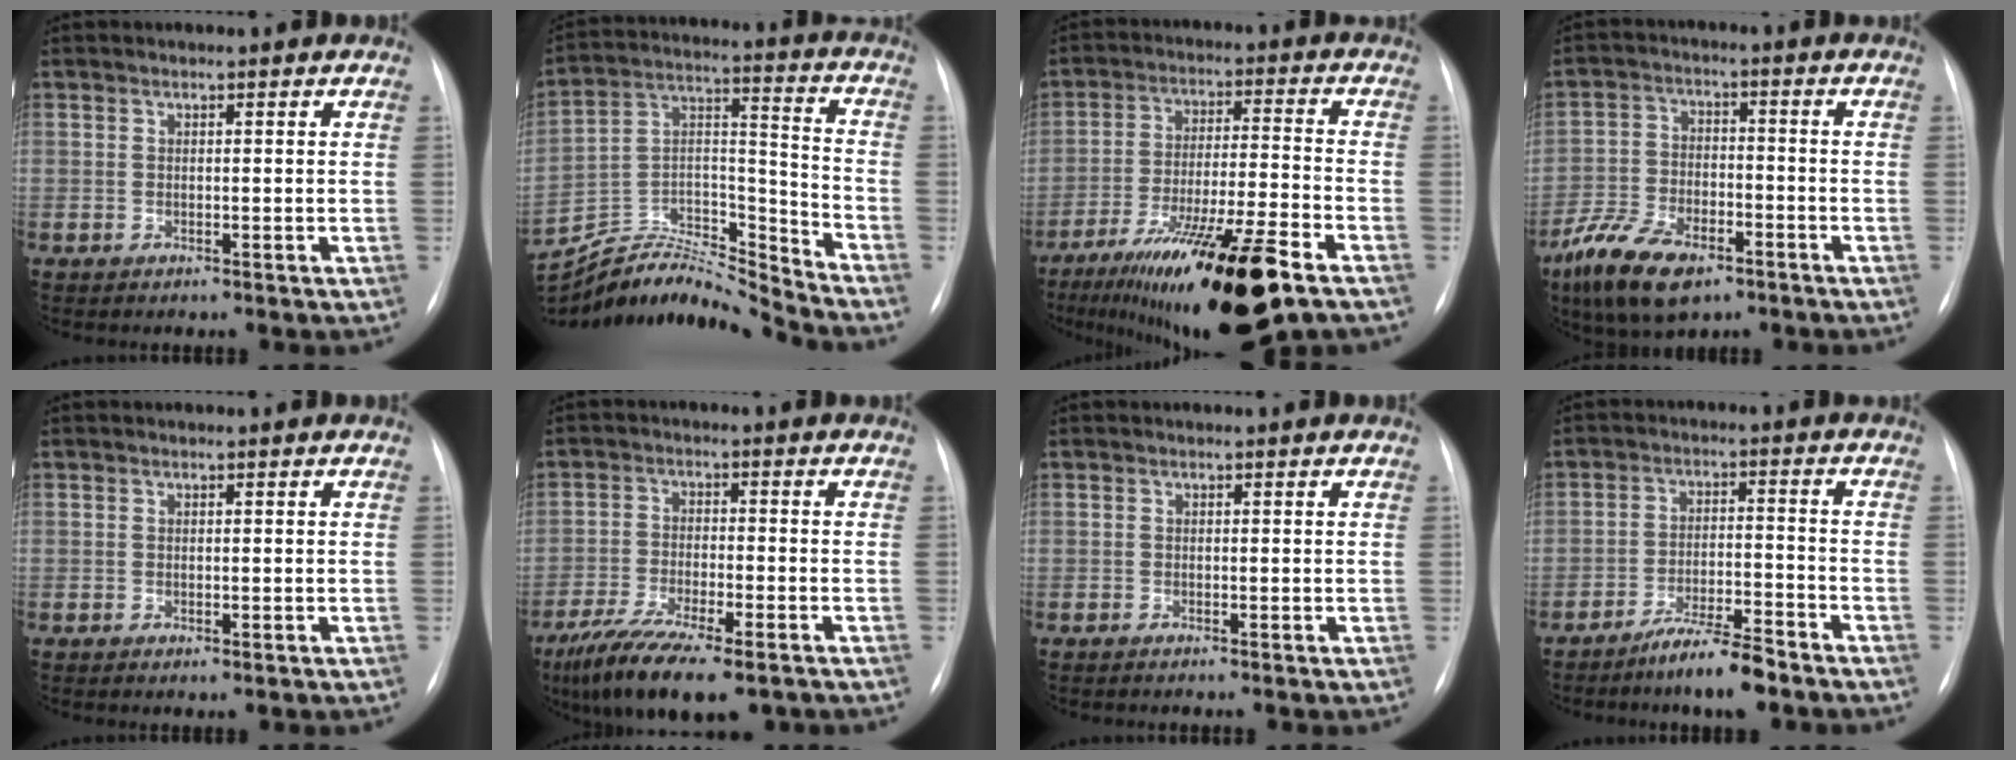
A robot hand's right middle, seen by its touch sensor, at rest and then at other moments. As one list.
[{"total": 17.6, "force": [-17.4, 0.0, 2.3], "torque": [-0.044, 0.048, -0.306]}, {"total": 19.6, "force": [-12.1, 1.6, 15.4], "torque": [-0.225, -0.029, -0.197]}, {"total": 11.1, "force": [-6.8, 4.9, 7.3], "torque": [-0.148, -0.012, -0.123]}, {"total": 0.6, "force": [0.0, 0.0, 0.6], "torque": [-0.009, -0.005, 0.002]}, {"total": 13.4, "force": [-9.5, 3.3, 8.9], "torque": [-0.154, -0.026, -0.156]}, {"total": 0.6, "force": [-0.5, -0.2, 0.3], "torque": [-0.002, -0.002, -0.006]}, {"total": 7.1, "force": [-5.6, 0.6, 4.3], "torque": [-0.077, -0.011, -0.101]}]